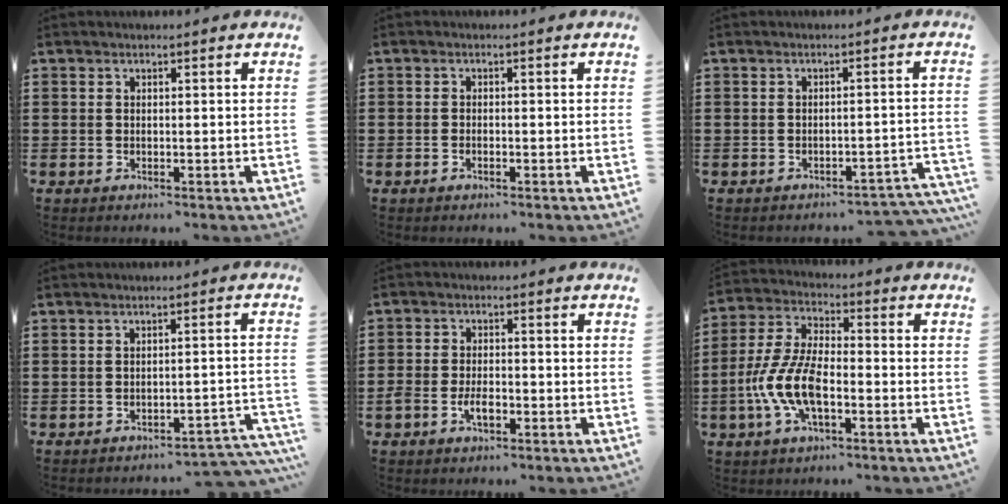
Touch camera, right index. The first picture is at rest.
{"total": 0.6, "force": [-0.5, 0.1, 0.3], "torque": [-0.008, -0.004, -0.008]}
{"total": 2.4, "force": [-2.3, 0.4, 0.7], "torque": [-0.017, 0.001, -0.049]}
{"total": 2.9, "force": [-2.7, 0.2, 1.0], "torque": [-0.022, 0.000, -0.057]}
{"total": 3.7, "force": [-1.6, 1.8, 2.7], "torque": [-0.060, -0.001, -0.032]}
{"total": 9.3, "force": [-3.2, 3.9, 7.8], "torque": [-0.187, -0.007, -0.064]}